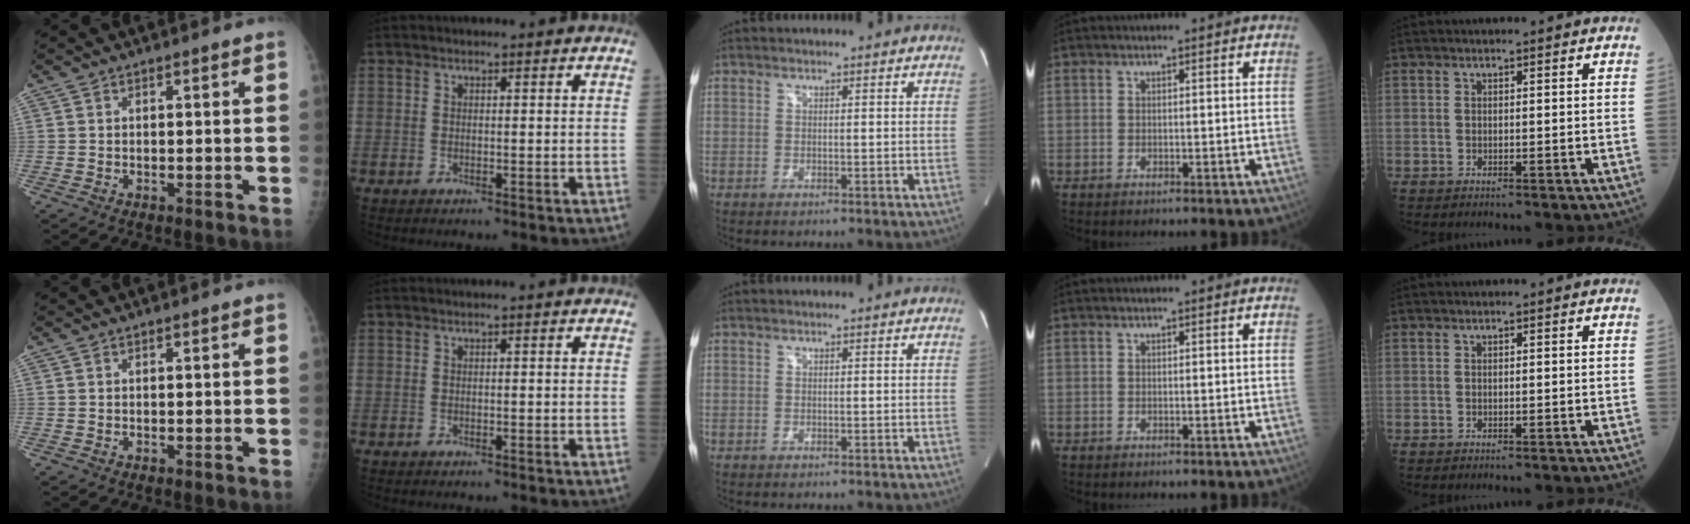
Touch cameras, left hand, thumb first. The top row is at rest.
{}